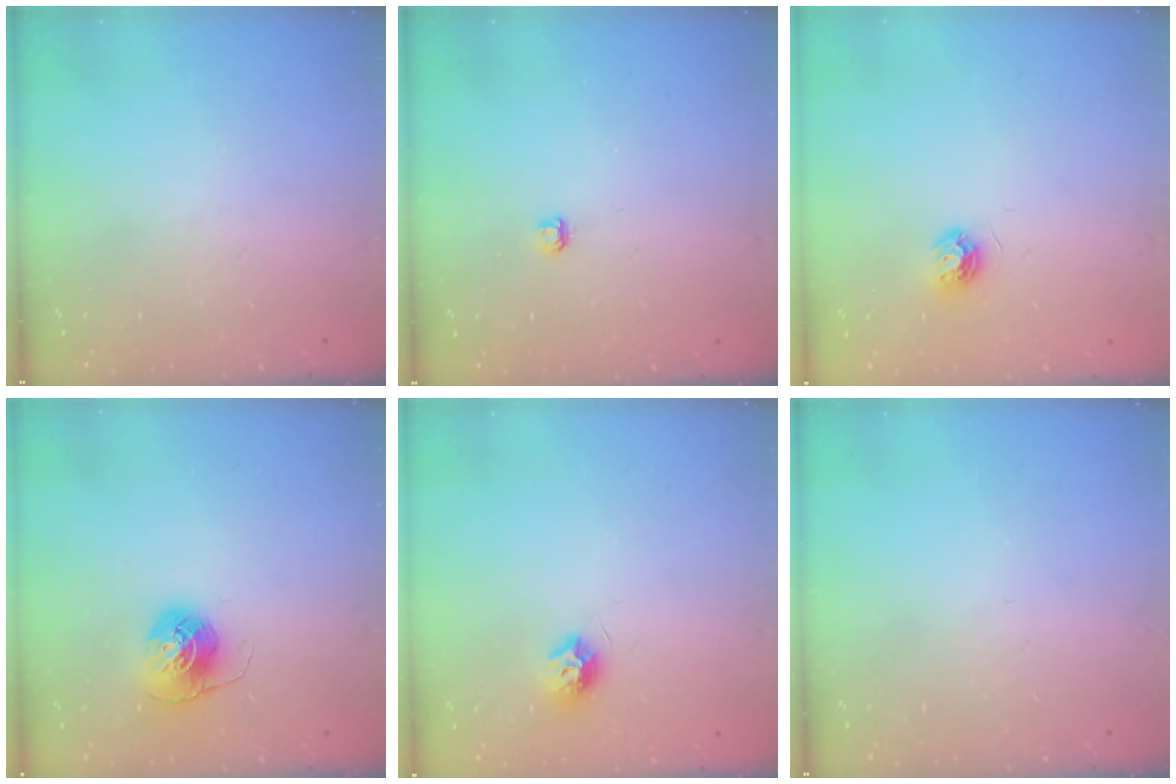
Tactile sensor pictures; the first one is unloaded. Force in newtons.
{"total": 2.8, "press": 2.8, "slide": 0.3}
{"total": 5.9, "press": 5.9, "slide": 0.5}
{"total": 7.1, "press": 7.1, "slide": 0.5}
{"total": 7.6, "press": 7.6, "slide": 0.2}
{"total": 0.0}